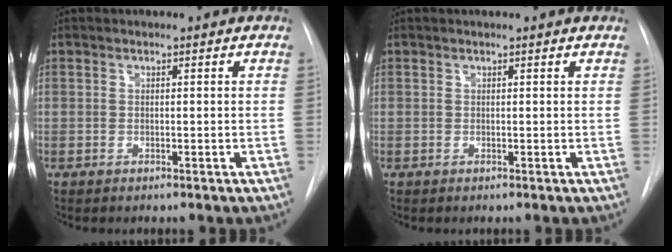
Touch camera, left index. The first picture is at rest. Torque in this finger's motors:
{"motor_torque": [0.02, -0.04, 0.00, 0.00]}